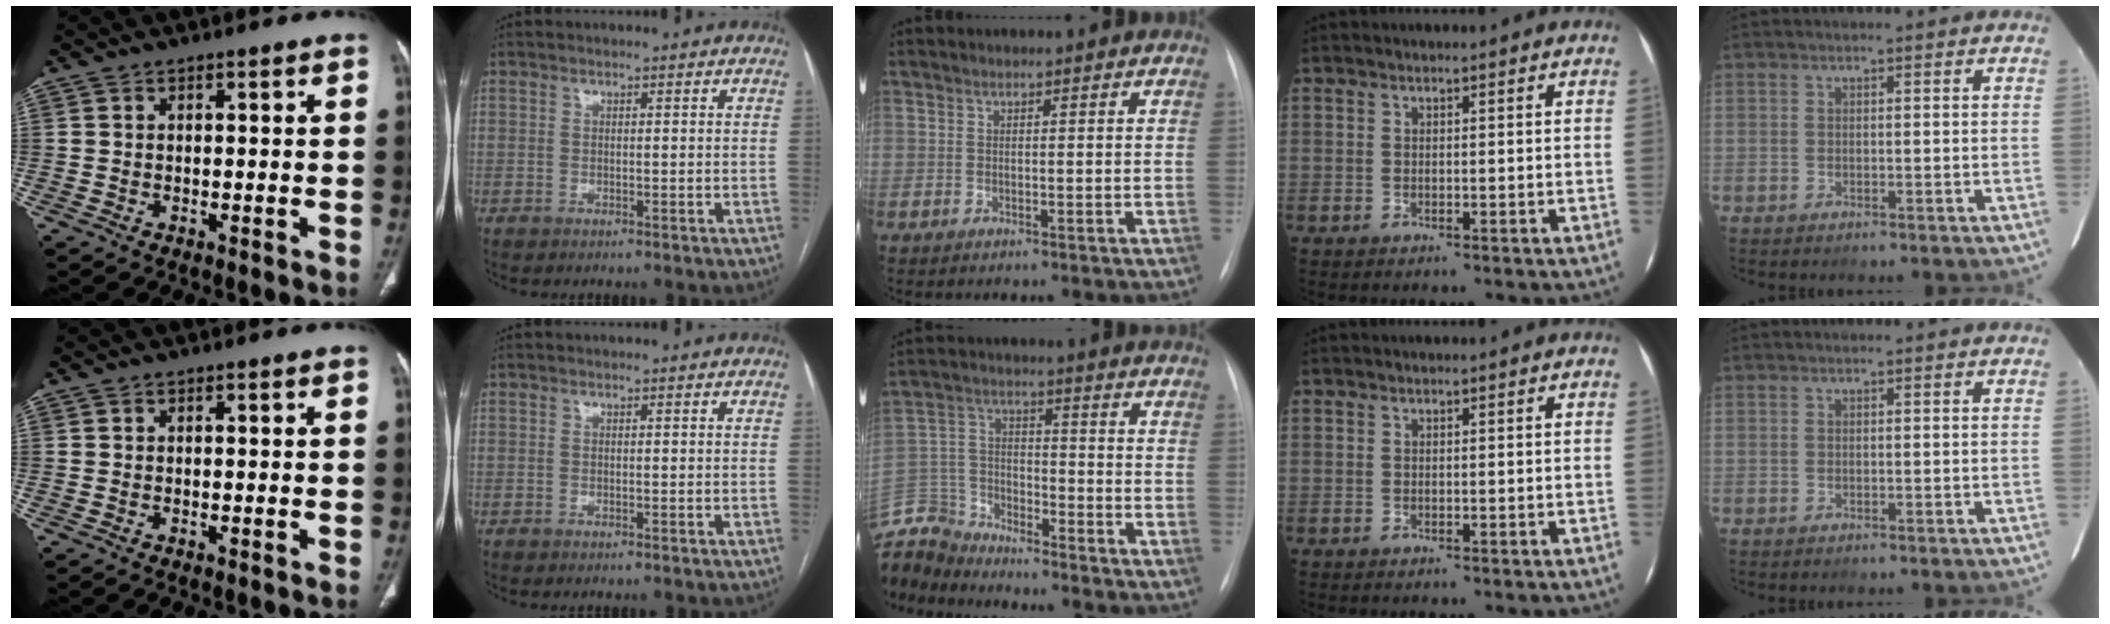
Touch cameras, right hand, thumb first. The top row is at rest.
{"middle": {"total": 12.4, "force": [-12.1, 2.1, 1.6], "torque": [-0.039, 0.019, -0.232]}}